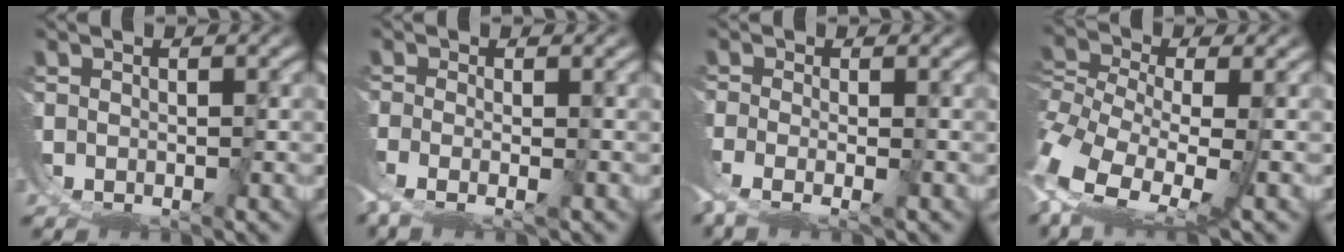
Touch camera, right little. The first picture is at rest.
{"total": 3.4, "force": [-1.3, 0.9, 3.0], "torque": [-0.064, -0.017, -0.008]}
{"total": 3.8, "force": [-1.2, 1.3, 3.4], "torque": [-0.074, -0.020, -0.005]}
{"total": 7.4, "force": [0.3, 4.5, 5.9], "torque": [-0.155, -0.040, 0.024]}